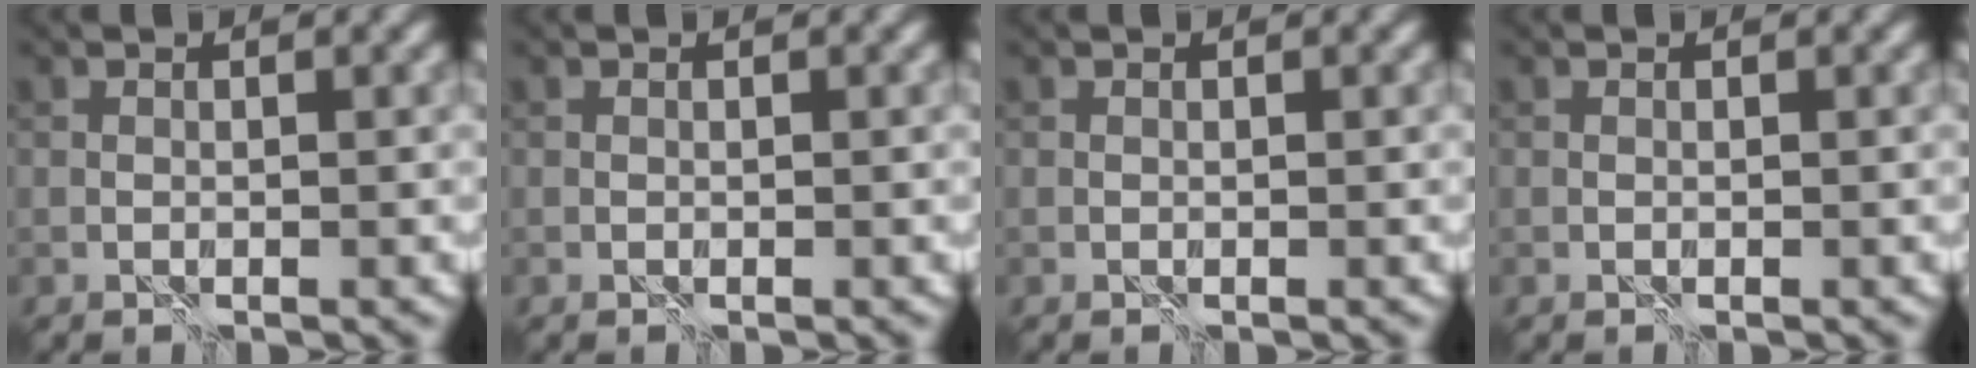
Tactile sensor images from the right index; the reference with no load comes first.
{"total": 0.0}
{"total": 0.0}
{"total": 0.0}